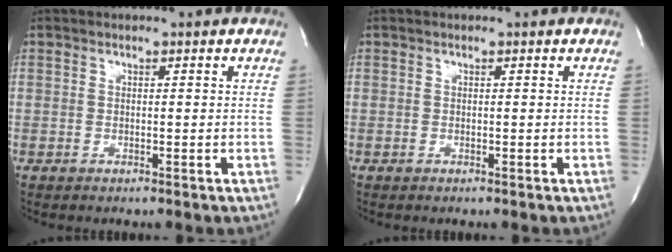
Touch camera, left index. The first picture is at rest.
{"total": 0.0}